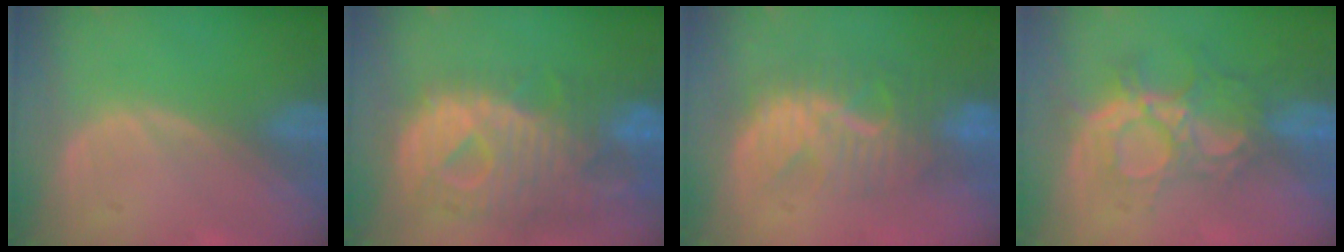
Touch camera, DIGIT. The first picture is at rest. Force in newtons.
{"total": 12.5, "press": 10.8, "slide": 6.4}
{"total": 8.3, "press": 7.9, "slide": 2.5}
{"total": 9.3, "press": 7.9, "slide": 5.1}